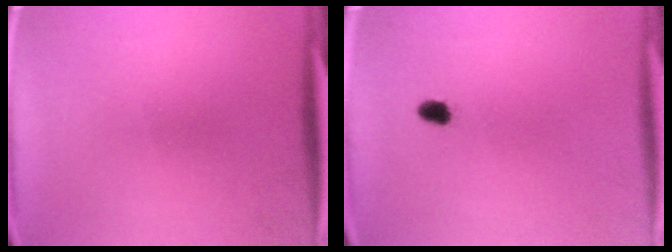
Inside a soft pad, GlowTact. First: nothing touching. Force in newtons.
{"total": 1.8}